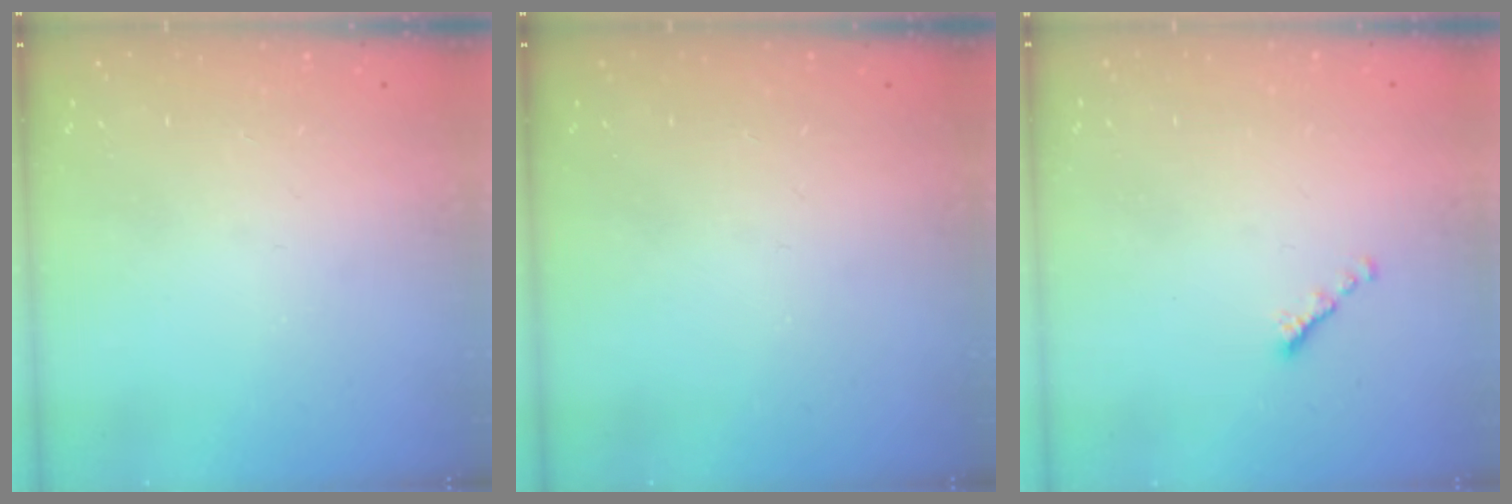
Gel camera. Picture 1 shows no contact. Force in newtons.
{"total": 0.0}
{"total": 0.0}